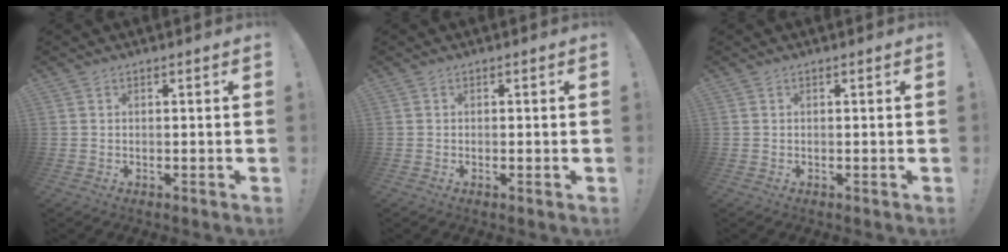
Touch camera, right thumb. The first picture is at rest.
{"total": 0.8, "force": [-0.2, 0.0, 0.8], "torque": [-0.012, -0.003, -0.004]}
{"total": 0.0}